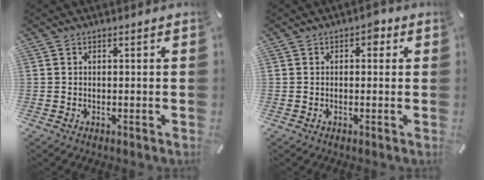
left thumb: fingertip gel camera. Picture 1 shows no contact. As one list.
[{"total": 2.2, "force": [0.3, 1.7, 1.5], "torque": [-0.016, 0.002, -0.001]}]